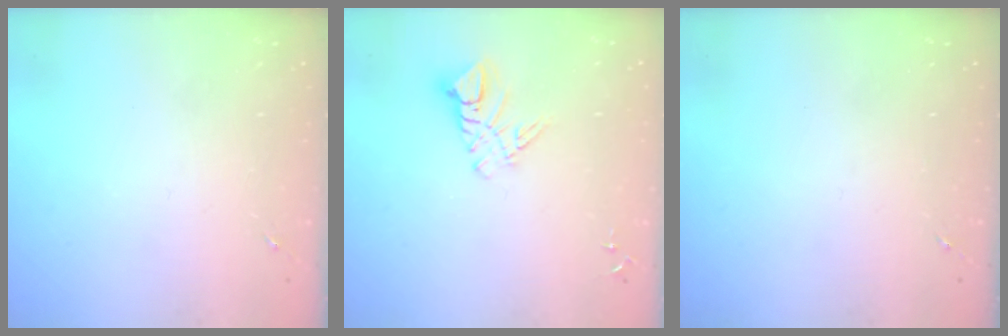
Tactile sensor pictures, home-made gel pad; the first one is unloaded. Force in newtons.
{"total": 8.9, "press": 8.8, "slide": 0.9}
{"total": 0.0}